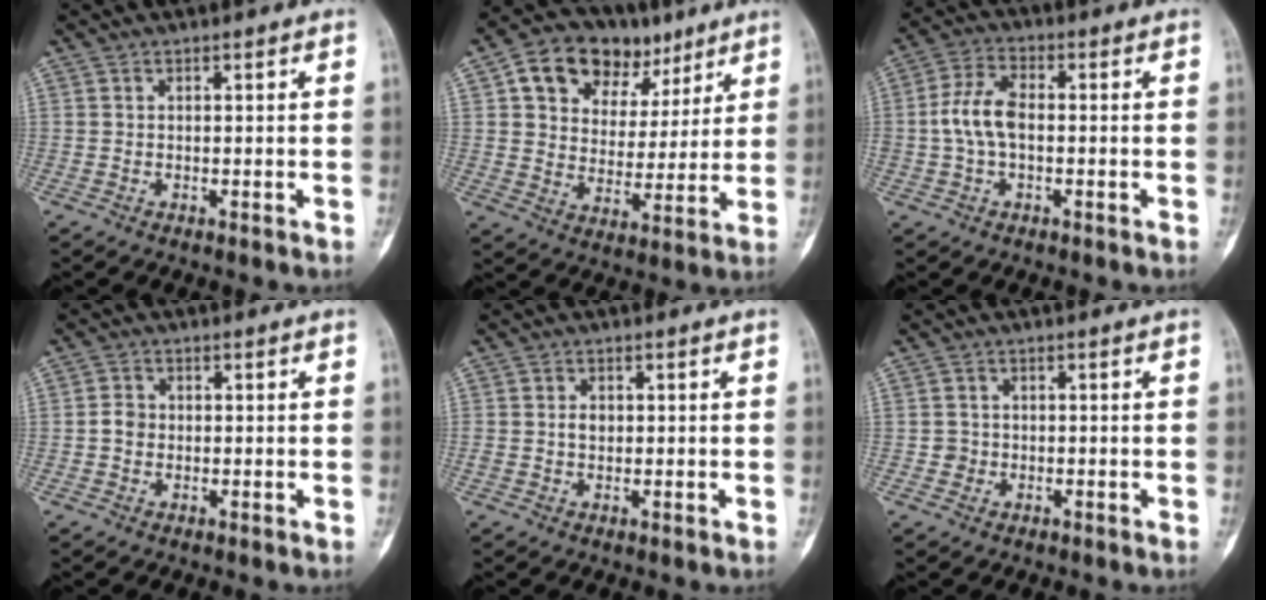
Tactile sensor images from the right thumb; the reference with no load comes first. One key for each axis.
{"total": 16.4, "fx": 8.4, "fy": 11.6, "fz": 8.1, "tx": -0.087, "ty": -0.004, "tz": 0.138}
{"total": 7.5, "fx": -0.5, "fy": 4.1, "fz": 6.2, "tx": -0.133, "ty": 0.024, "tz": -0.016}
{"total": 2.3, "fx": -0.4, "fy": 1.9, "fz": 1.1, "tx": -0.013, "ty": 0.007, "tz": -0.011}
{"total": 1.8, "fx": 0.1, "fy": 1.4, "fz": 1.2, "tx": -0.020, "ty": 0.004, "tz": 0.002}
{"total": 1.7, "fx": -0.5, "fy": 1.6, "fz": 0.3, "tx": 0.004, "ty": 0.008, "tz": -0.012}